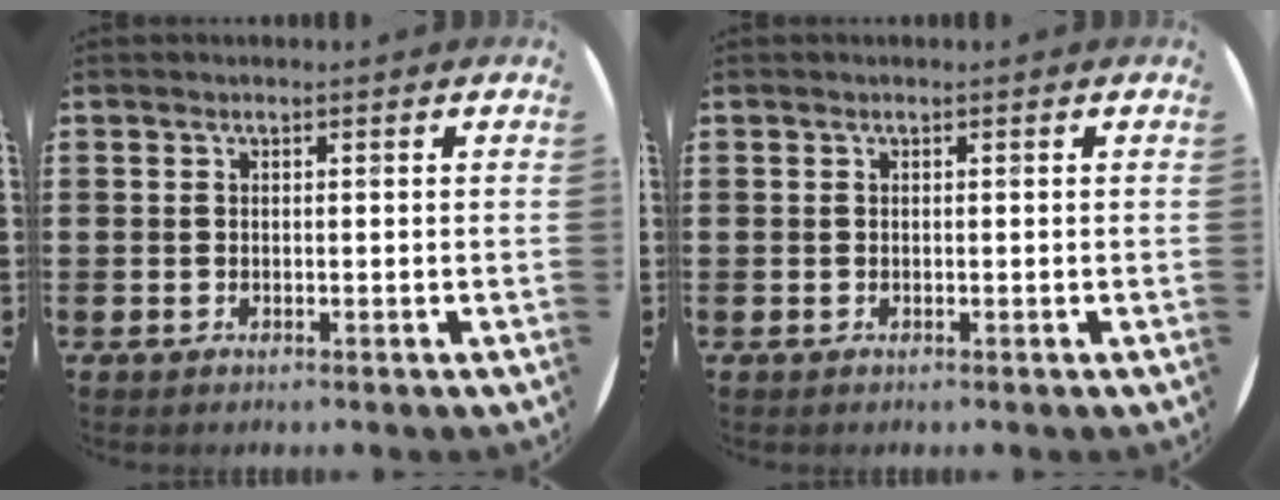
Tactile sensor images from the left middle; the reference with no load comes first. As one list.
[{"total": 0.0}]